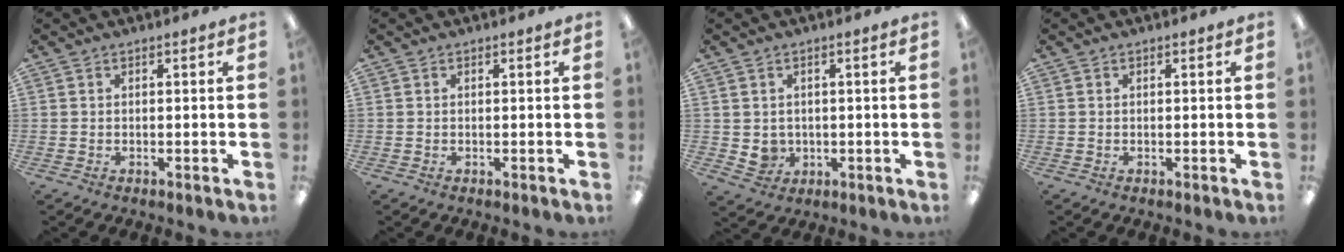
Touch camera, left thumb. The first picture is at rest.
{"total": 0.0}
{"total": 3.5, "force": [0.4, 3.3, 0.9], "torque": [-0.015, 0.002, 0.011]}
{"total": 0.0}